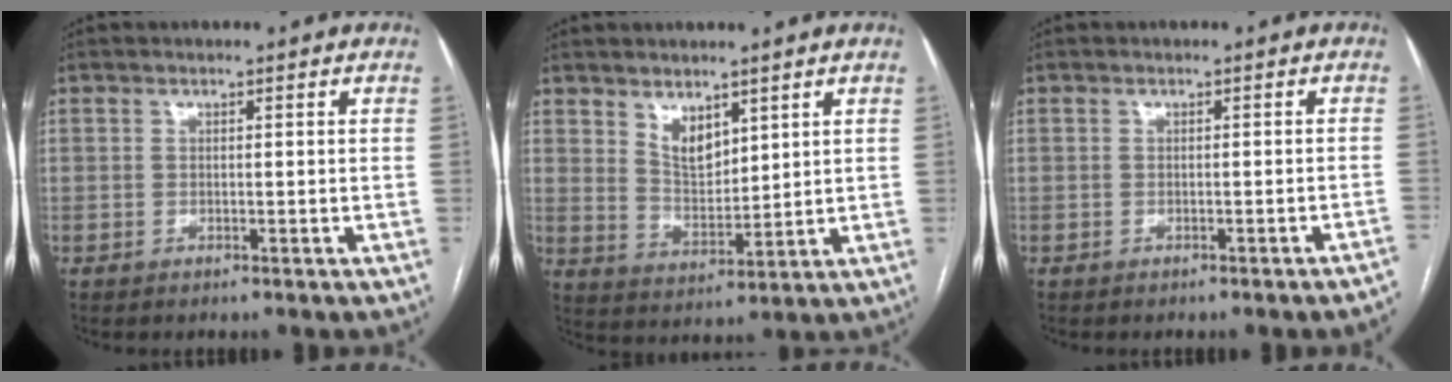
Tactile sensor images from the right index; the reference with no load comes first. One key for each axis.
{"total": 5.5, "fx": 3.5, "fy": 2.7, "fz": 3.3, "tx": -0.066, "ty": -0.006, "tz": 0.076}
{"total": 3.1, "fx": -2.8, "fy": -0.7, "fz": 1.2, "tx": -0.006, "ty": -0.002, "tz": -0.034}